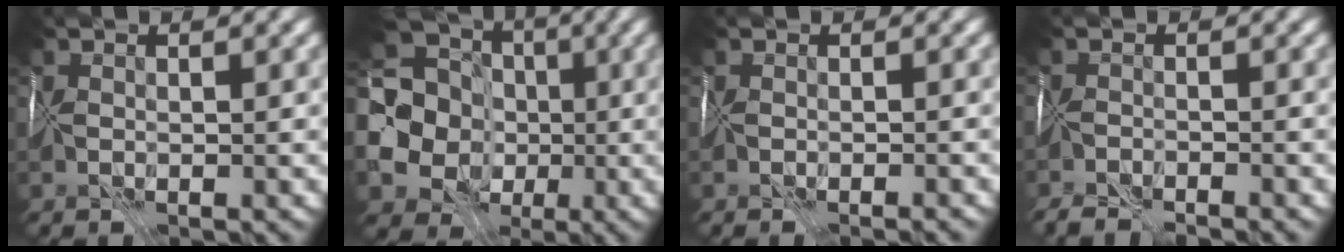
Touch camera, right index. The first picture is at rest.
{"total": 17.7, "force": [-0.5, 16.4, 6.6], "torque": [-0.185, 0.004, -0.045]}
{"total": 1.9, "force": [-1.8, 0.1, 0.5], "torque": [-0.004, 0.001, -0.017]}
{"total": 5.4, "force": [-5.1, 1.0, 1.2], "torque": [-0.015, -0.012, -0.073]}